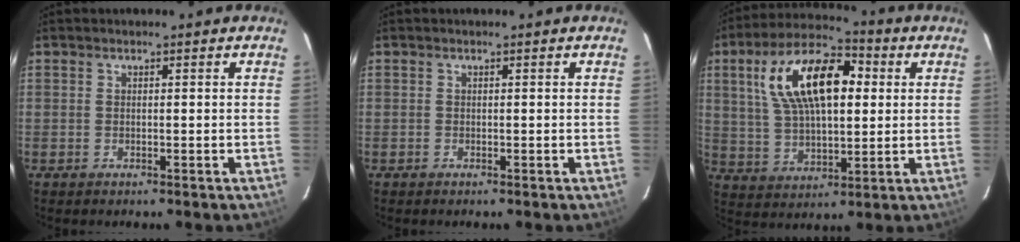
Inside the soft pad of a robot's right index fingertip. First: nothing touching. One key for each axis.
{"total": 0.0}
{"total": 17.9, "fx": 4.7, "fy": 8.5, "fz": 15.0, "tx": -0.277, "ty": 0.033, "tz": 0.085}